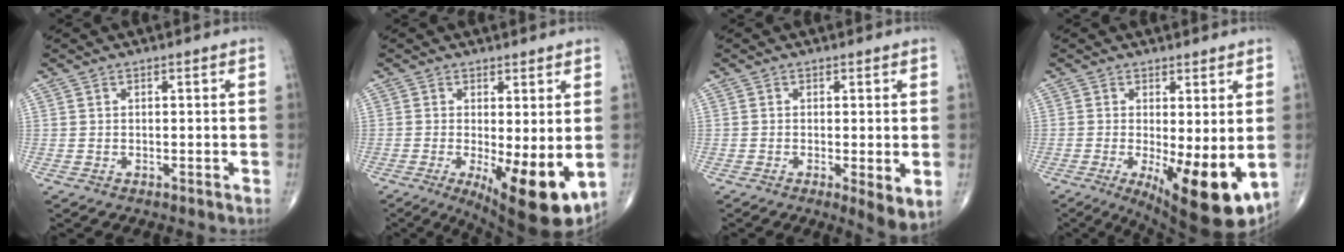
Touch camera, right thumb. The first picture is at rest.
{"total": 12.2, "force": [-2.5, 3.9, 11.2], "torque": [-0.161, -0.028, -0.025]}
{"total": 4.7, "force": [-0.8, 1.2, 4.4], "torque": [-0.072, -0.016, -0.015]}
{"total": 13.3, "force": [-2.4, 4.4, 12.3], "torque": [-0.178, -0.030, -0.022]}